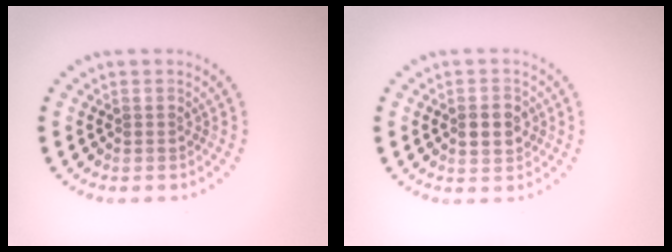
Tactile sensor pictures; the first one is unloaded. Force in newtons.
{"total": 2.7, "press": 2.7, "slide": 0.1}